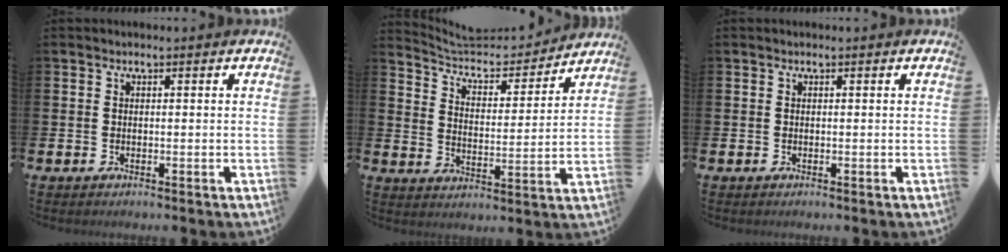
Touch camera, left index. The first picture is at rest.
{"total": 6.5, "force": [6.1, 1.9, 1.0], "torque": [-0.047, -0.055, 0.100]}
{"total": 0.0}